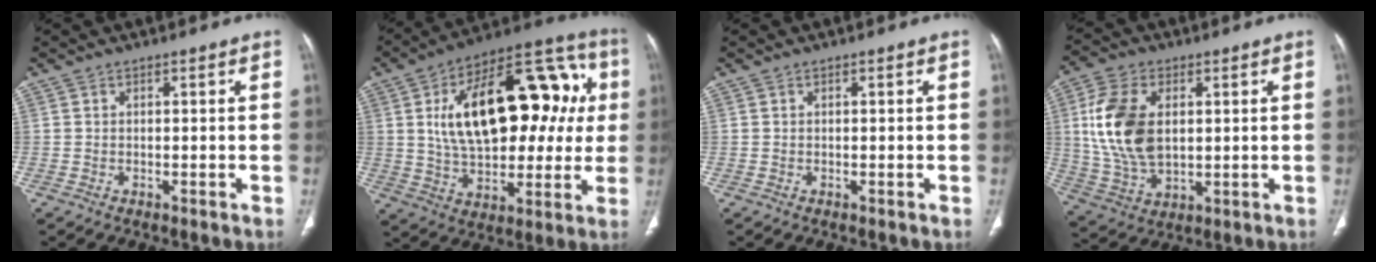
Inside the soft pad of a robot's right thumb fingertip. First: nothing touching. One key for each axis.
{"total": 28.4, "fx": 4.9, "fy": 15.2, "fz": 23.5, "tx": -0.332, "ty": 0.030, "tz": 0.076}
{"total": 0.0}
{"total": 14.9, "fx": 2.4, "fy": 9.2, "fz": 11.5, "tx": -0.227, "ty": -0.006, "tz": 0.053}